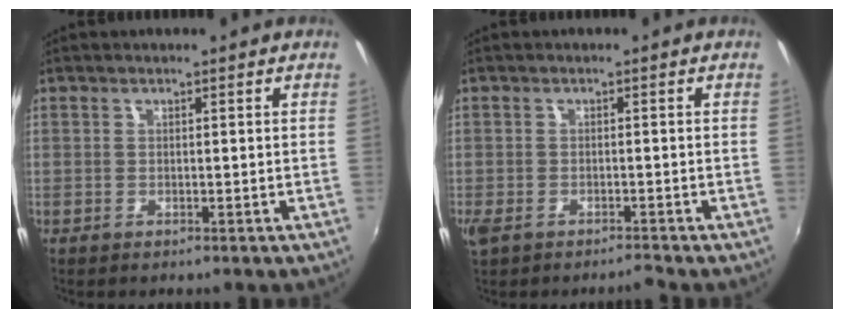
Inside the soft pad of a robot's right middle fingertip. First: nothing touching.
{"total": 3.3, "force": [-2.6, 0.9, 1.8], "torque": [-0.048, -0.014, -0.051]}